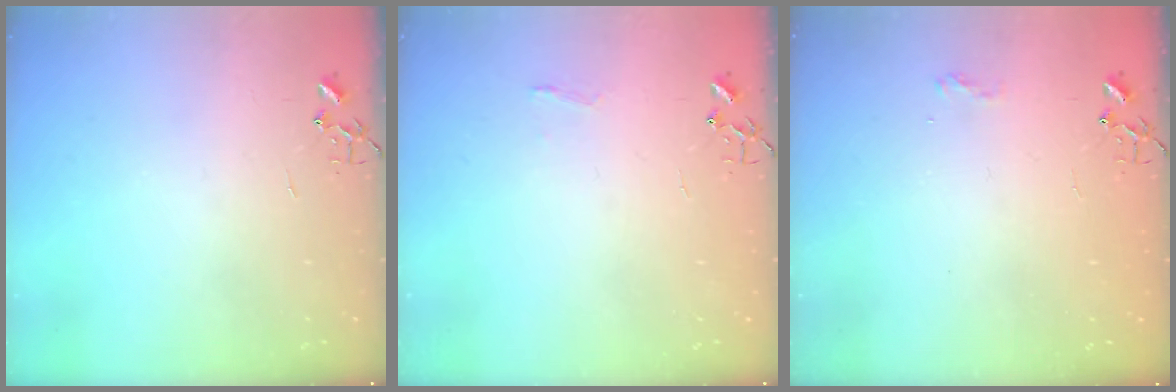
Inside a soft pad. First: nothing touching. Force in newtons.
{"total": 4.8, "press": 4.8, "slide": 0.6}
{"total": 5.9, "press": 5.9, "slide": 0.8}